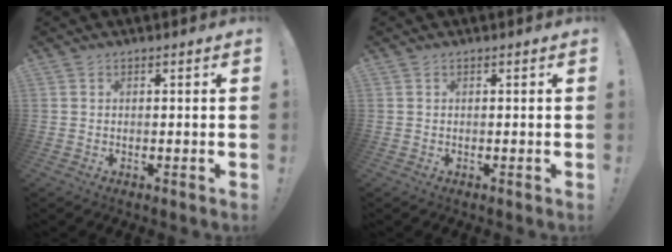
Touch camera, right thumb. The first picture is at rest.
{"total": 0.0}